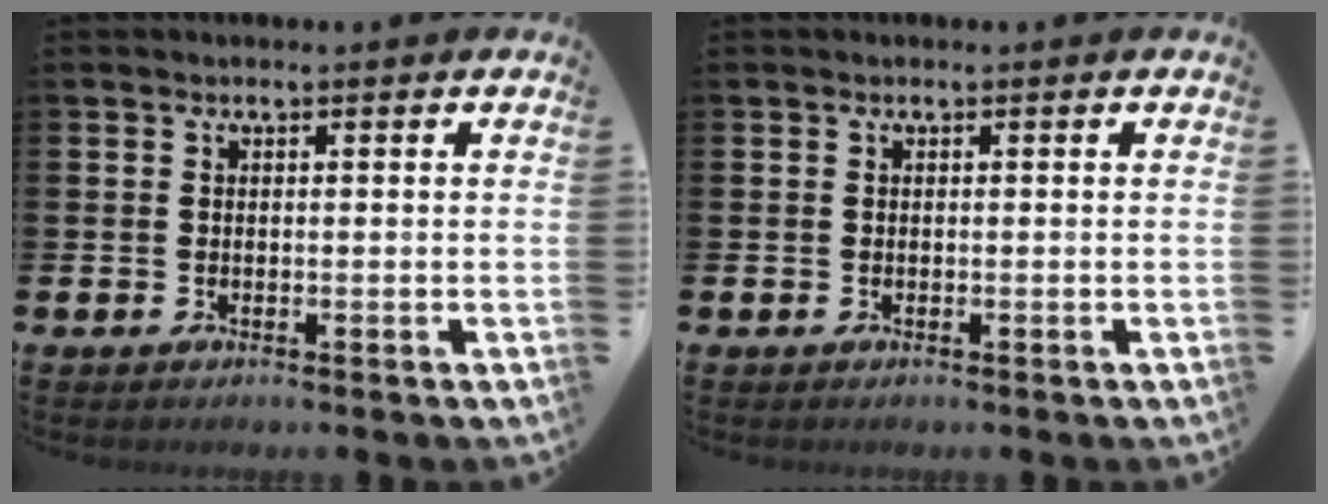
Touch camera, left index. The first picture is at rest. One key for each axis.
{"total": 0.0}